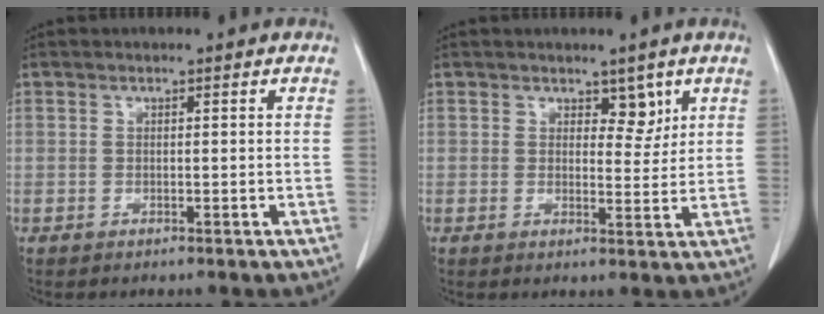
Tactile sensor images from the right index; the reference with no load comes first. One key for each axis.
{"total": 3.3, "fx": 2.0, "fy": 1.8, "fz": 1.9, "tx": -0.016, "ty": -0.005, "tz": 0.029}